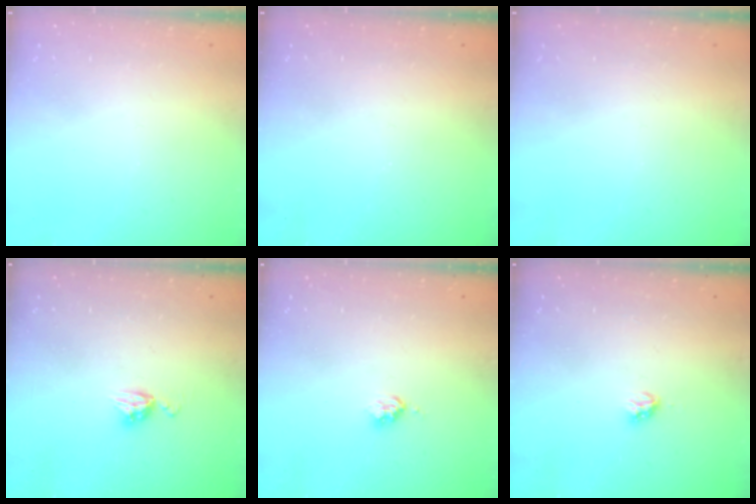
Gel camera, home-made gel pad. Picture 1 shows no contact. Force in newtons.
{"total": 0.0}
{"total": 0.0}
{"total": 5.9, "press": 5.9, "slide": 0.5}
{"total": 2.5, "press": 2.5, "slide": 0.3}
{"total": 2.8, "press": 2.8, "slide": 0.2}